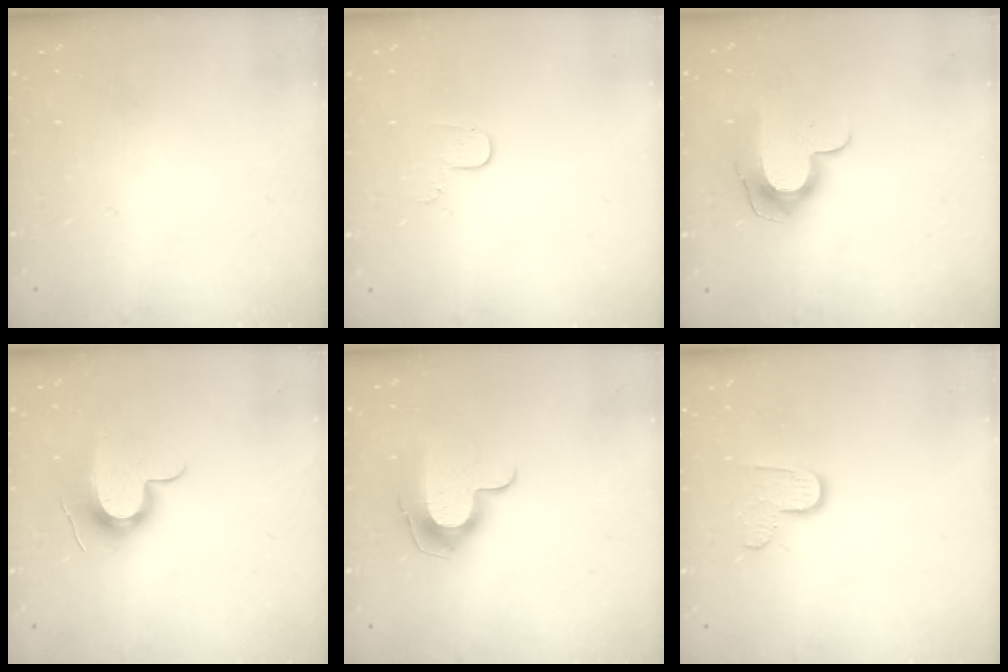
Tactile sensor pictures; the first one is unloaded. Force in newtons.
{"total": 3.4, "press": 3.4, "slide": 0.4}
{"total": 10.1, "press": 10.0, "slide": 1.0}
{"total": 11.3, "press": 11.3, "slide": 0.4}
{"total": 10.3, "press": 10.3, "slide": 0.3}
{"total": 7.0, "press": 7.0, "slide": 0.3}